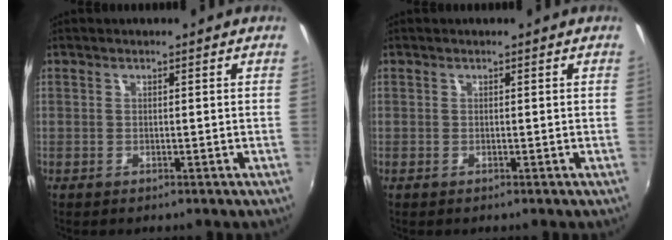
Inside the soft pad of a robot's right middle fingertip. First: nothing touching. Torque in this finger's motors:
{"motor_torque": [-0.29, -0.09, -0.02, 0.00]}